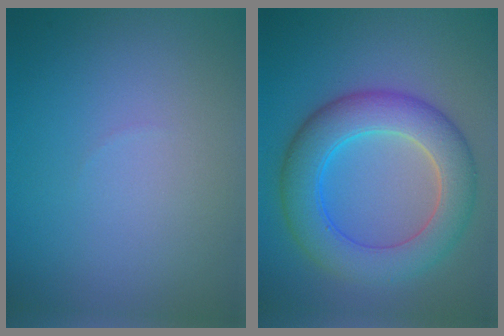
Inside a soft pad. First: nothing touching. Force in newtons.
{"total": 7.2, "press": 7.2, "slide": 0.3}